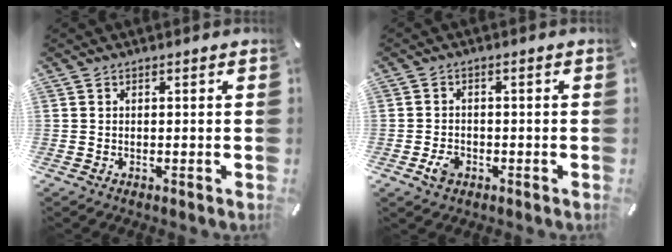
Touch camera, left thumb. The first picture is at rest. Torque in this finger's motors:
{"motor_torque": [0.16, 1.23, 0.08, -0.05, -0.01]}